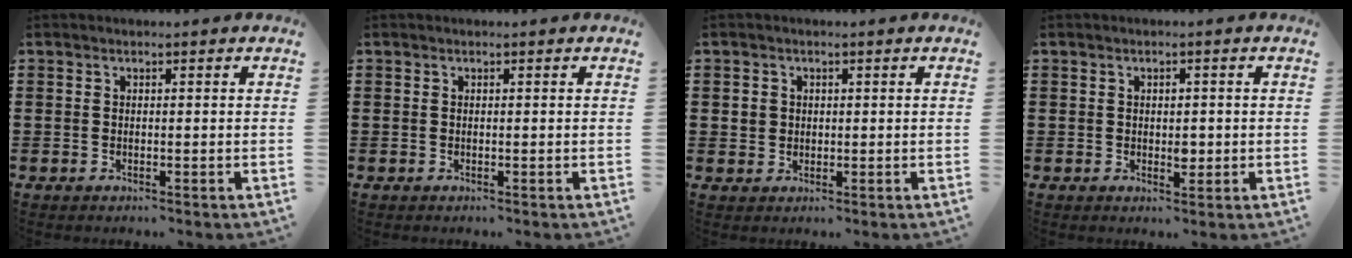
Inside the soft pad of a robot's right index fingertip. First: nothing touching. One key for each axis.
{"total": 0.0}
{"total": 1.7, "fx": 0.4, "fy": 1.6, "fz": 0.4, "tx": -0.014, "ty": 0.007, "tz": 0.006}
{"total": 2.0, "fx": 0.1, "fy": 1.1, "fz": 1.6, "tx": -0.023, "ty": 0.001, "tz": -0.001}